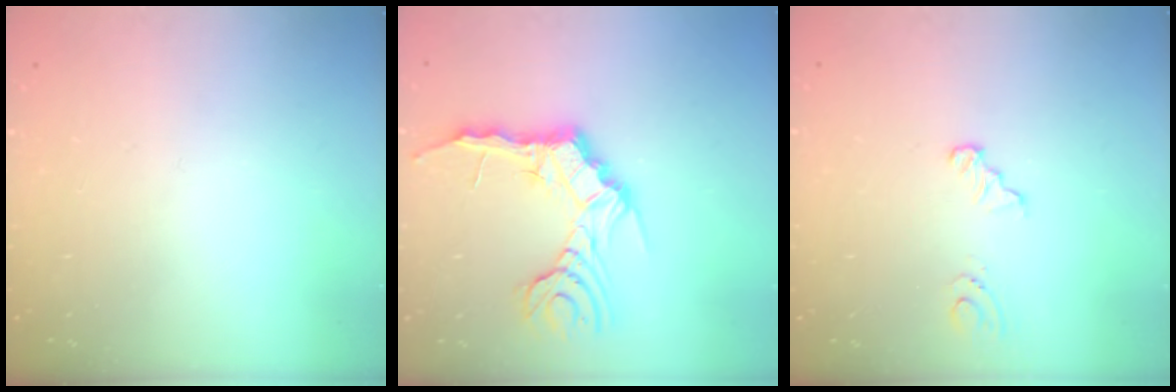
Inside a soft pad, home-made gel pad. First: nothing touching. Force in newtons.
{"total": 13.4, "press": 13.3, "slide": 1.6}
{"total": 3.3, "press": 3.3, "slide": 0.3}